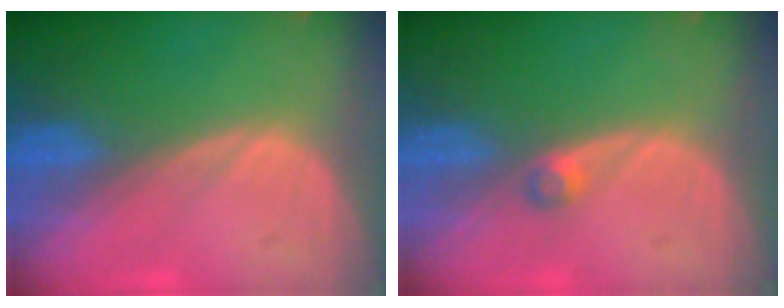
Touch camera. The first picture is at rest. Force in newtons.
{"total": 1.6, "press": 1.4, "slide": 0.9}